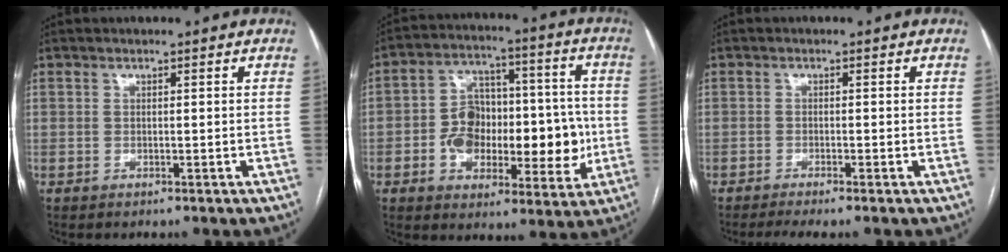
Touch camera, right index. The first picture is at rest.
{"total": 15.2, "force": [-2.3, 9.1, 12.0], "torque": [-0.184, 0.044, -0.024]}
{"total": 3.0, "force": [-2.2, -0.1, 2.1], "torque": [-0.036, -0.006, -0.041]}